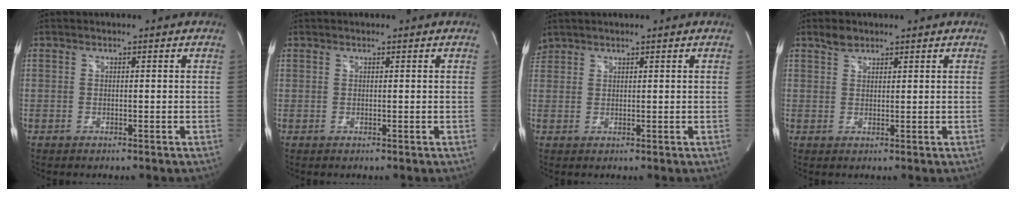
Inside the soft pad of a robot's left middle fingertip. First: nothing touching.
{"total": 0.0}
{"total": 1.8, "force": [1.7, 0.6, 0.0], "torque": [-0.004, 0.016, 0.036]}
{"total": 2.0, "force": [1.7, 0.9, 0.6], "torque": [-0.017, 0.004, 0.032]}